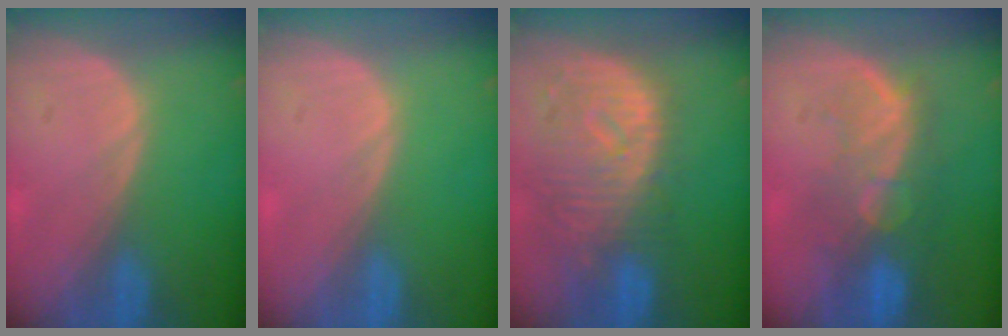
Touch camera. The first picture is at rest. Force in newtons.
{"total": 0.0}
{"total": 11.3, "press": 9.9, "slide": 5.4}
{"total": 10.0, "press": 8.5, "slide": 5.3}